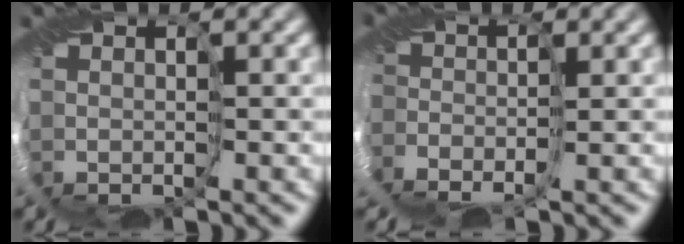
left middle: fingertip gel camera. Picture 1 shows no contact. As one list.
[{"total": 2.7, "force": [-2.0, 1.5, 0.9], "torque": [-0.014, -0.003, -0.032]}]